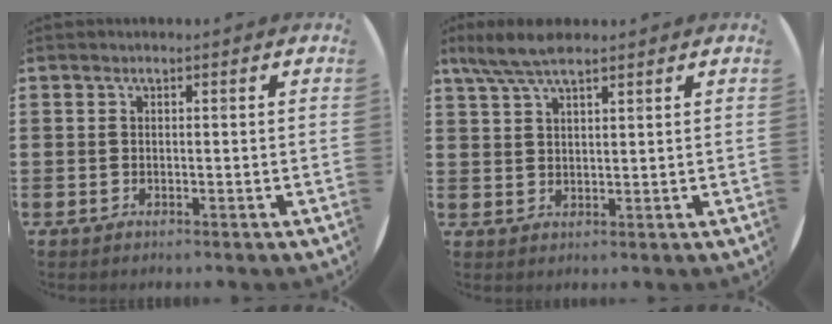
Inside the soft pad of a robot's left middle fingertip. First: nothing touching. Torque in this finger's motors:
{"motor_torque": [0.87, -0.78, 0.10, 0.07]}